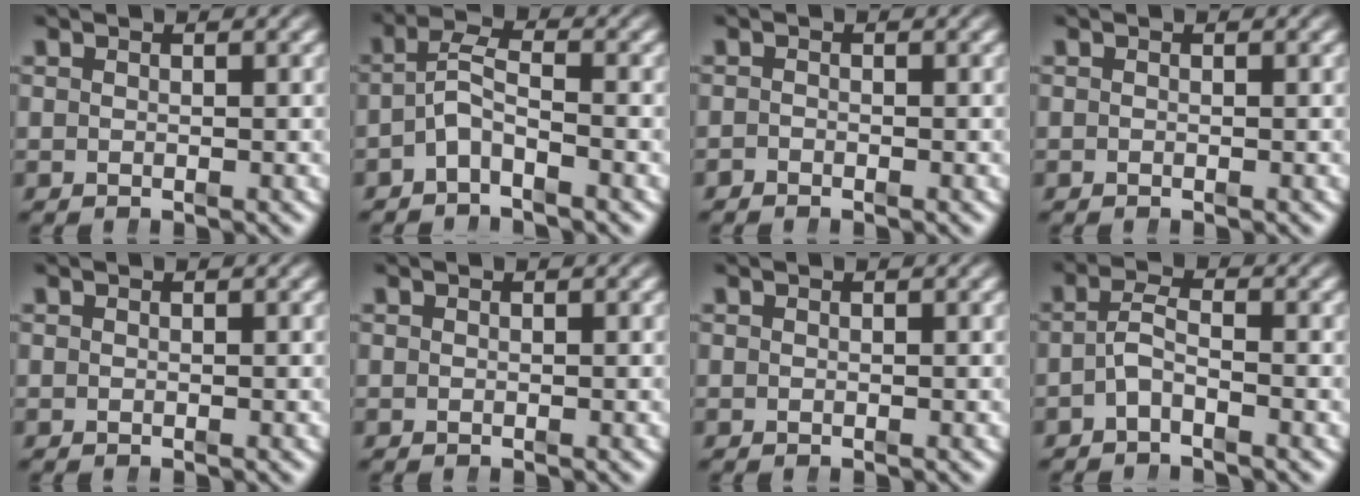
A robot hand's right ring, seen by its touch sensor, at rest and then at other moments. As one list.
[{"total": 4.0, "force": [-1.2, 2.8, 2.5], "torque": [-0.050, -0.001, -0.033]}, {"total": 0.8, "force": [-0.8, -0.1, -0.1], "torque": [0.001, -0.008, -0.013]}, {"total": 0.0}, {"total": 0.0}, {"total": 0.0}, {"total": 0.0}, {"total": 2.6, "force": [-1.3, 1.3, 1.8], "torque": [-0.038, -0.003, -0.027]}]